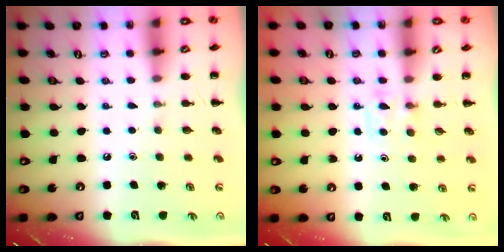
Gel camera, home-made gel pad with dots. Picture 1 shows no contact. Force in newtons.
{"total": 4.1, "press": 3.8, "slide": 1.5}